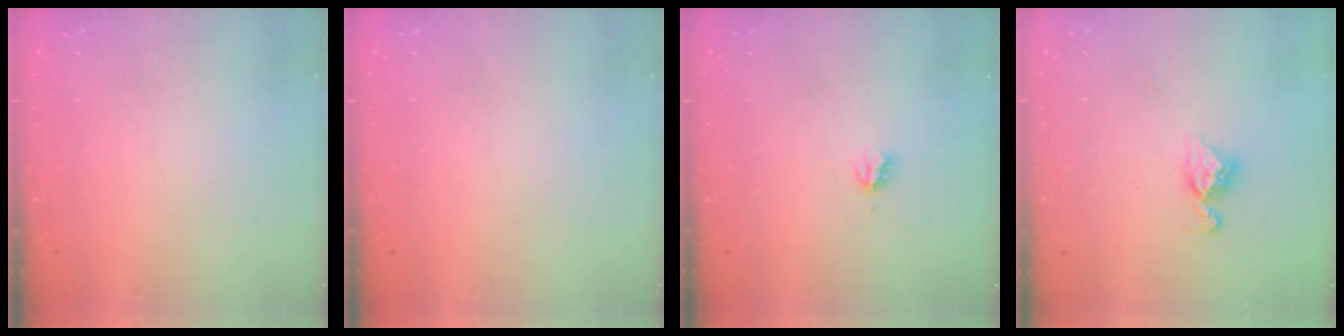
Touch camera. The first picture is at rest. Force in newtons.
{"total": 0.0}
{"total": 2.2, "press": 2.2, "slide": 0.3}
{"total": 9.4, "press": 9.4, "slide": 0.8}